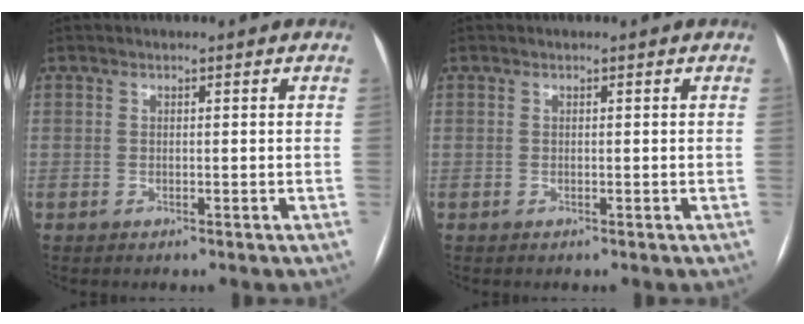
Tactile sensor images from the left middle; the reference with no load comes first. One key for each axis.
{"total": 0.0}